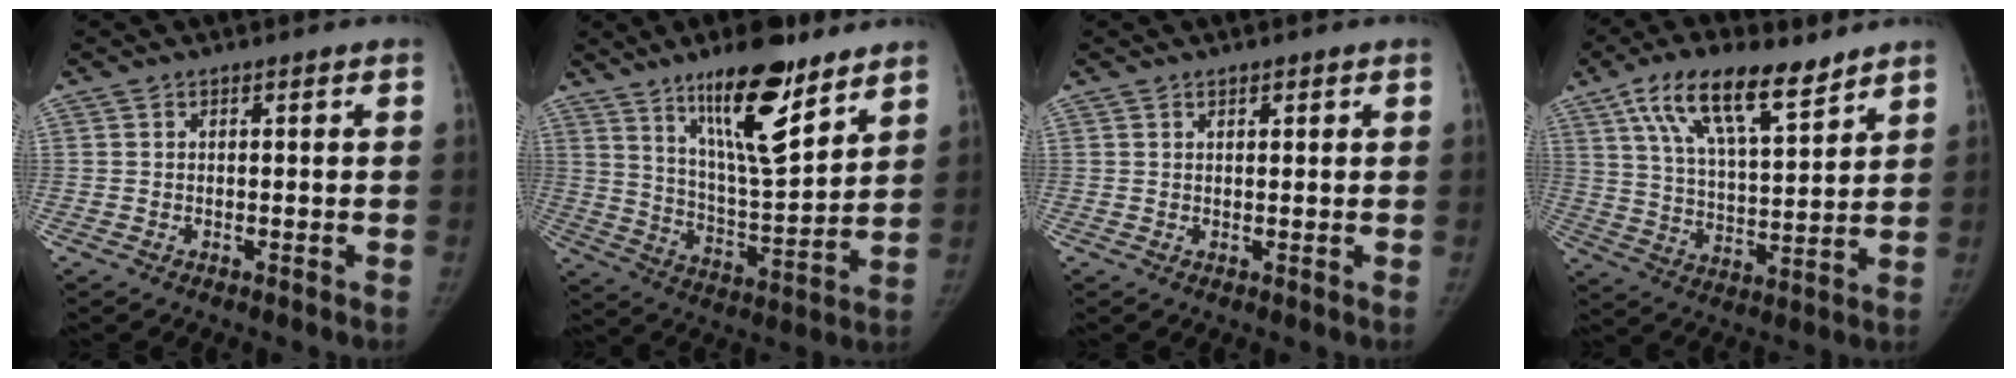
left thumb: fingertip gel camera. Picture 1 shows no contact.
{"total": 17.8, "force": [11.5, 4.9, 12.7], "torque": [-0.179, -0.074, 0.201]}
{"total": 1.2, "force": [0.7, 0.5, 0.7], "torque": [-0.007, -0.002, 0.011]}
{"total": 16.4, "force": [10.1, 6.1, 11.4], "torque": [-0.173, -0.035, 0.183]}